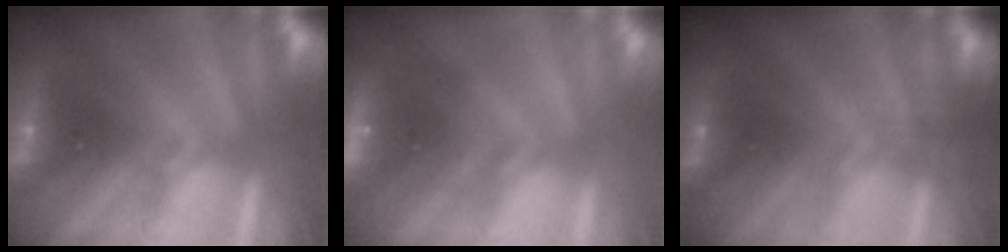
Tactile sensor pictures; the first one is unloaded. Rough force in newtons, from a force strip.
{"total": 7.2}
{"total": 1.2}